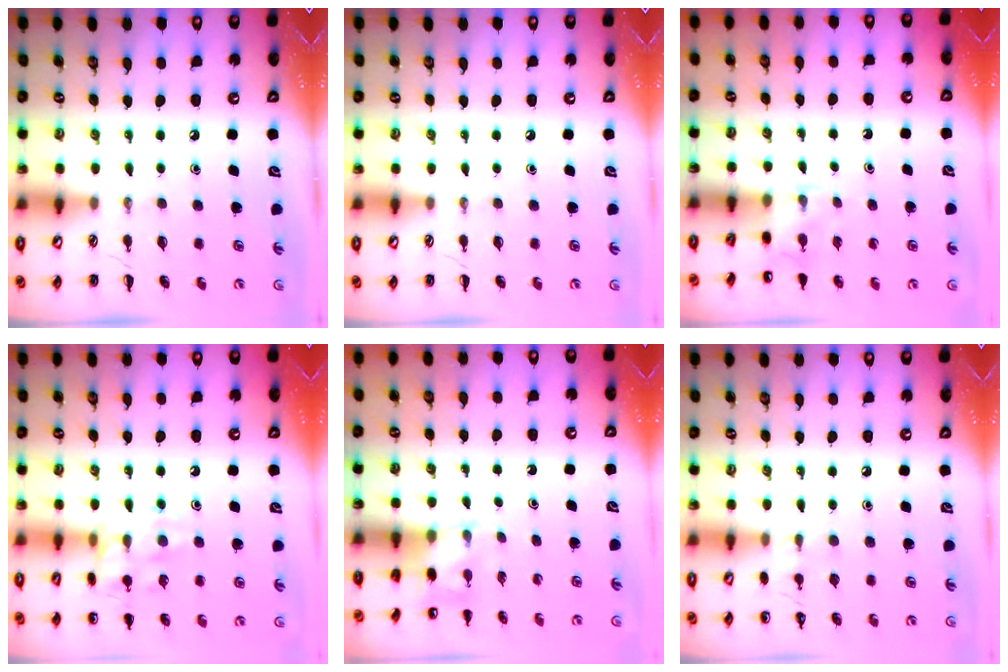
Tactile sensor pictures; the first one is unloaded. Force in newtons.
{"total": 0.0}
{"total": 3.9, "press": 3.7, "slide": 1.3}
{"total": 13.0, "press": 13.0, "slide": 1.3}
{"total": 3.1, "press": 2.9, "slide": 1.1}
{"total": 6.0, "press": 5.7, "slide": 1.9}